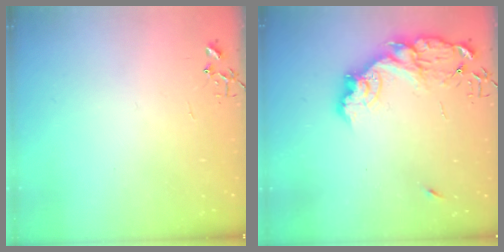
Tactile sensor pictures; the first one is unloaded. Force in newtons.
{"total": 15.3, "press": 15.2, "slide": 1.1}